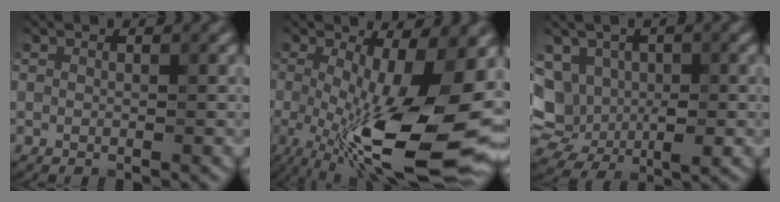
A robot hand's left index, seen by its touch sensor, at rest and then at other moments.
{"total": 15.3, "force": [-2.6, 5.2, 14.2], "torque": [-0.226, -0.016, -0.041]}
{"total": 7.8, "force": [0.2, 6.2, 4.8], "torque": [-0.074, -0.002, -0.006]}